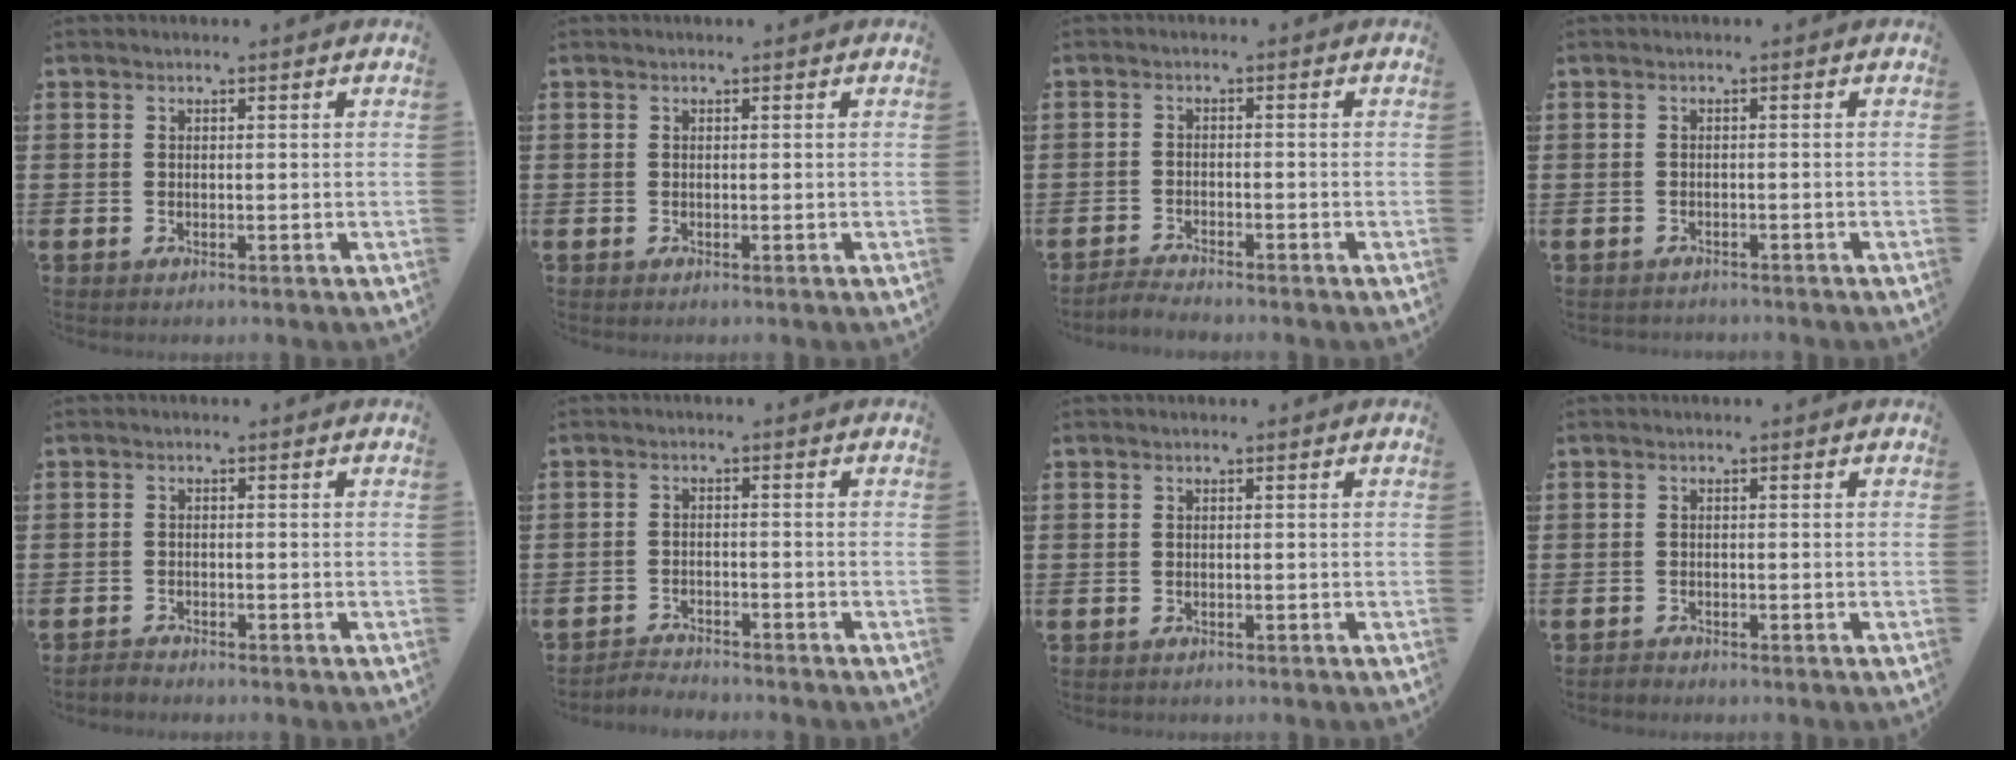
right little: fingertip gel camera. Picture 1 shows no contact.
{"total": 0.0}
{"total": 1.7, "force": [-1.6, -0.1, 0.1], "torque": [-0.006, 0.003, -0.033]}
{"total": 0.7, "force": [-0.7, 0.1, -0.1], "torque": [-0.001, -0.001, -0.015]}
{"total": 1.0, "force": [-1.0, 0.1, 0.0], "torque": [-0.003, 0.001, -0.021]}
{"total": 2.1, "force": [-2.1, 0.0, -0.3], "torque": [-0.003, 0.003, -0.048]}
{"total": 0.0}
{"total": 0.6, "force": [-0.6, 0.2, 0.0], "torque": [-0.002, -0.001, -0.013]}